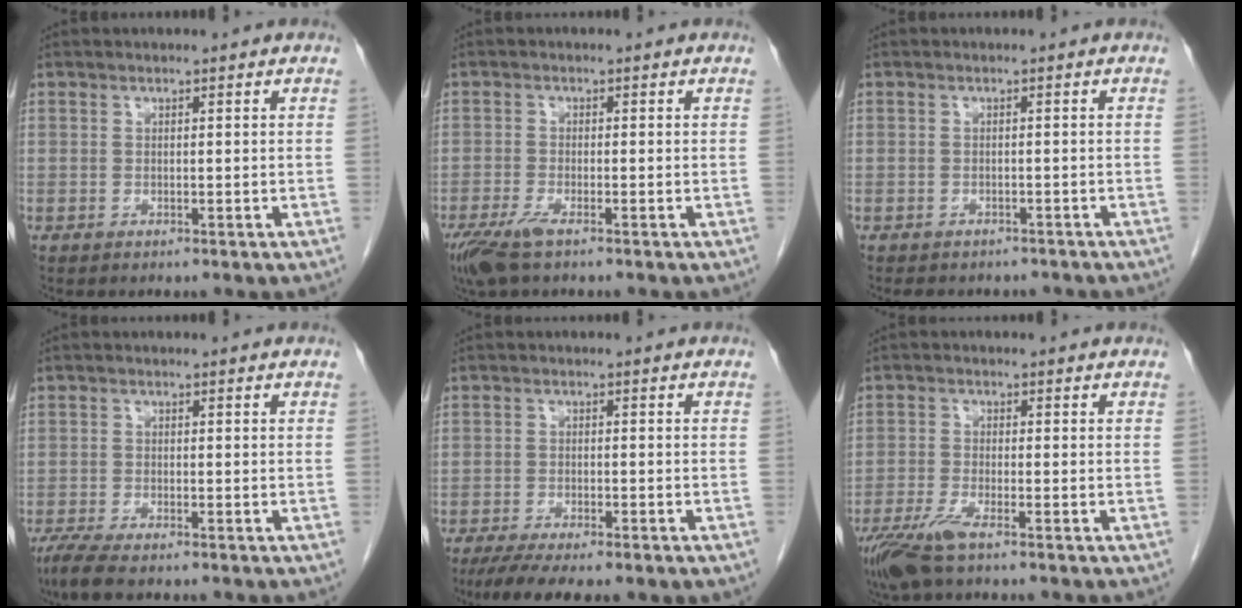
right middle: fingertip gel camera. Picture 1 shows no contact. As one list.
[{"total": 4.7, "force": [-3.1, 0.9, 3.3], "torque": [-0.073, -0.013, -0.057]}, {"total": 6.2, "force": [-5.4, 2.5, 1.5], "torque": [-0.023, 0.002, -0.061]}, {"total": 4.7, "force": [-3.6, 0.6, 2.9], "torque": [-0.062, -0.016, -0.061]}, {"total": 9.5, "force": [-7.2, 2.1, 5.9], "torque": [-0.088, -0.015, -0.104]}, {"total": 5.7, "force": [-3.9, 0.7, 4.1], "torque": [-0.088, -0.016, -0.075]}]